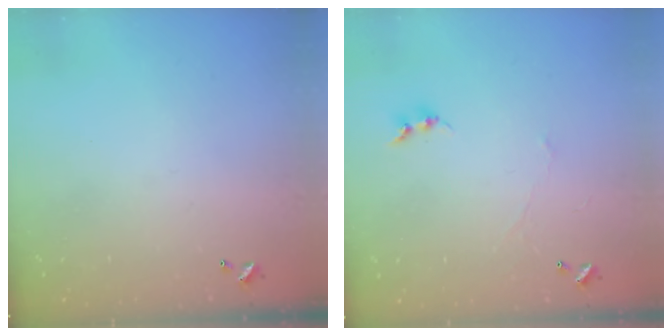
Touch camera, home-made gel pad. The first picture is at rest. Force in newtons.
{"total": 1.5, "press": 1.4, "slide": 0.5}